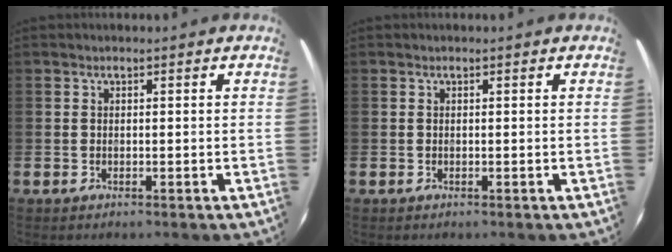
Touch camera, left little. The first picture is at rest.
{"total": 0.0}